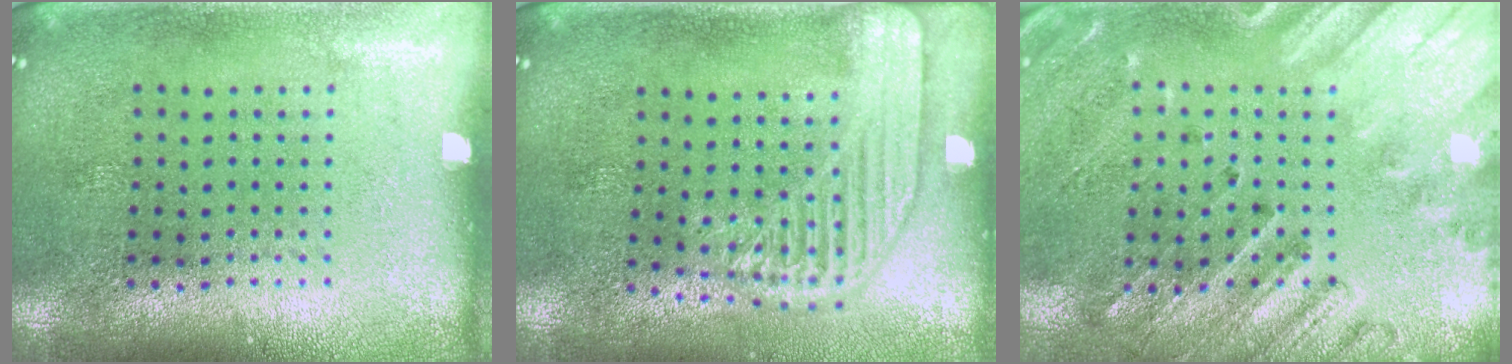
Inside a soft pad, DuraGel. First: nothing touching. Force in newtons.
{"total": 2.2, "press": 1.9, "slide": 1.2}
{"total": 2.5, "press": 2.1, "slide": 1.4}